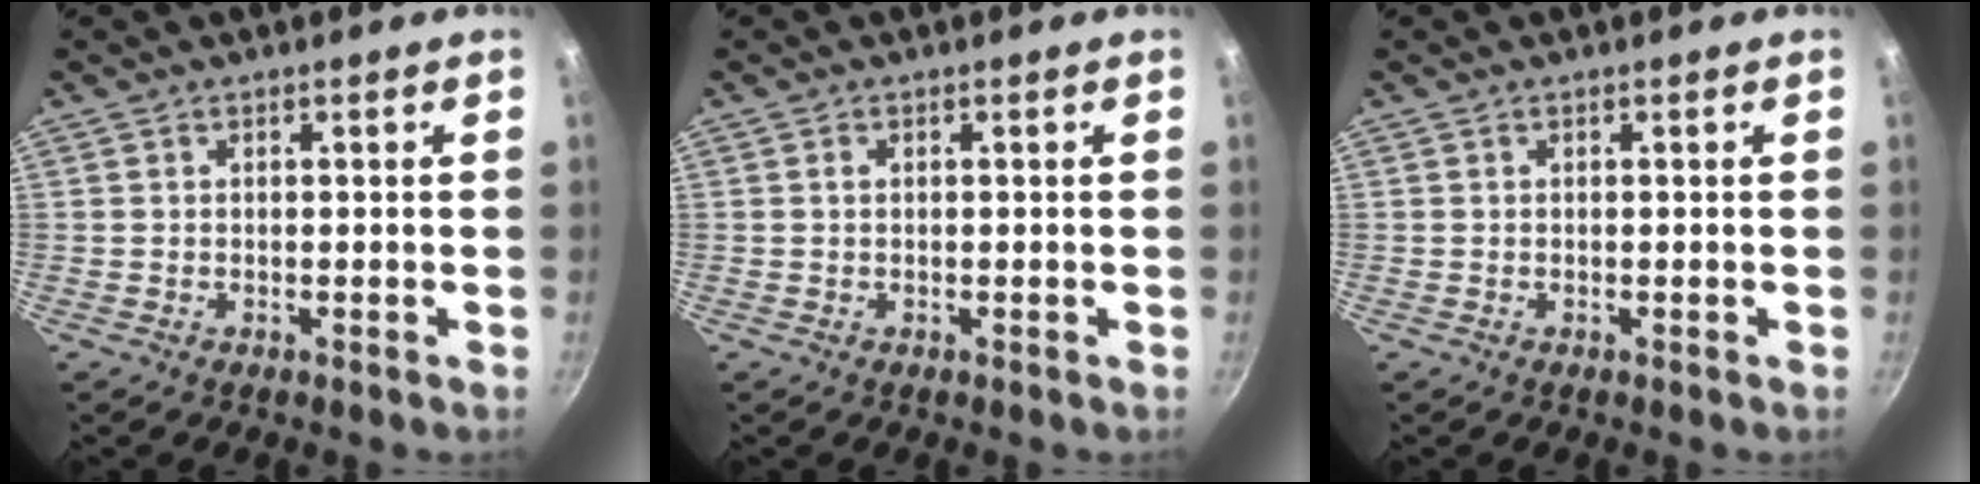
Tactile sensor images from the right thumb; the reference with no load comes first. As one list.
[{"total": 0.5, "force": [0.1, 0.4, 0.3], "torque": [-0.003, 0.003, 0.001]}, {"total": 0.0}]